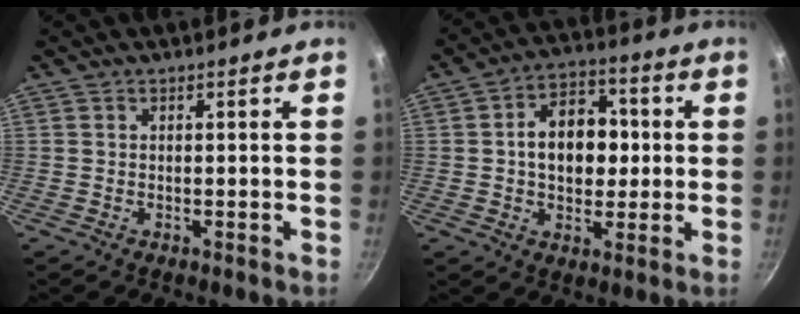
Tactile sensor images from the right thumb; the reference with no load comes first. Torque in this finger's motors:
{"motor_torque": [0.03, 0.21, 0.06, 0.11, 0.14]}